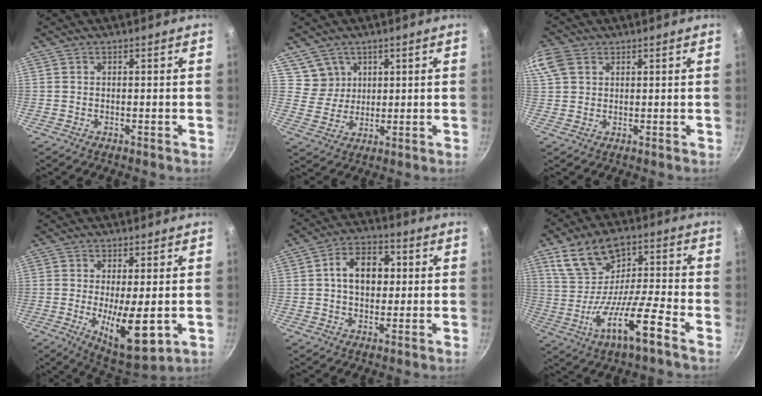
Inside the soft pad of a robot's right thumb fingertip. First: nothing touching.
{"total": 5.2, "force": [2.7, 4.4, 0.8], "torque": [0.007, -0.010, 0.055]}
{"total": 7.3, "force": [3.2, 5.4, 3.9], "torque": [-0.079, 0.009, 0.060]}
{"total": 11.5, "force": [-1.6, 3.8, 10.7], "torque": [-0.165, -0.015, -0.010]}
{"total": 9.8, "force": [1.2, 7.0, 6.8], "torque": [-0.072, 0.016, 0.009]}
{"total": 13.6, "force": [-3.2, 5.2, 12.2], "torque": [-0.194, 0.022, -0.061]}